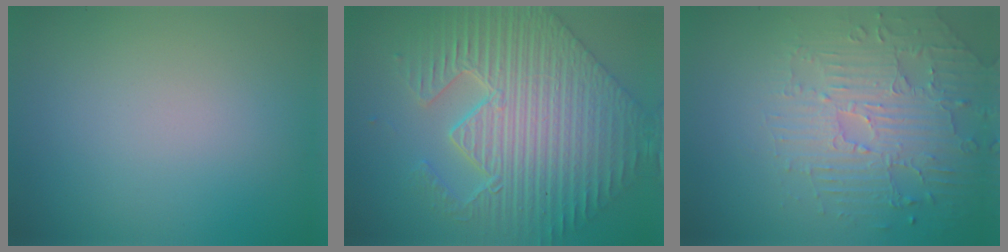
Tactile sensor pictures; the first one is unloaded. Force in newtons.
{"total": 7.7, "press": 6.3, "slide": 4.6}
{"total": 4.6, "press": 3.9, "slide": 2.5}